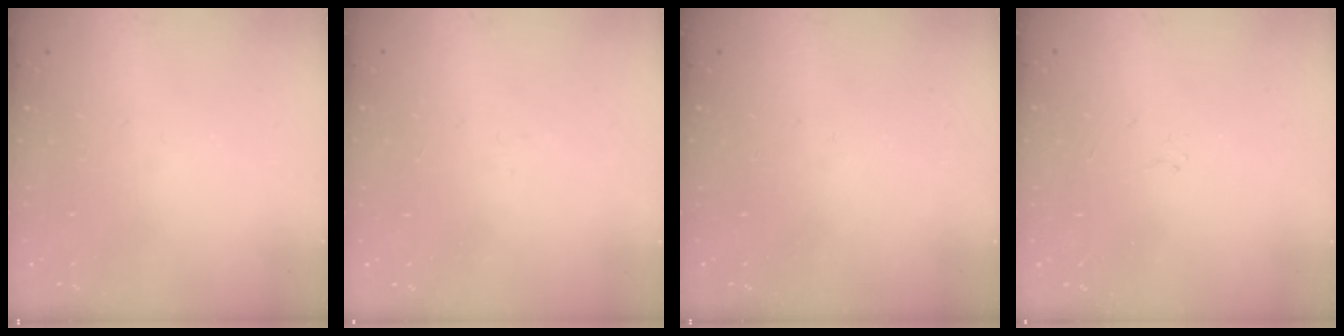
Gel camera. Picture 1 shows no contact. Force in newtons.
{"total": 1.6, "press": 1.5, "slide": 0.4}
{"total": 0.0}
{"total": 0.9, "press": 0.8, "slide": 0.4}